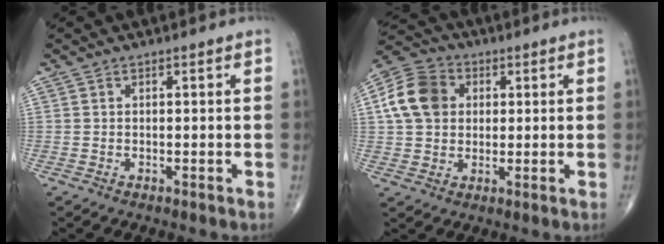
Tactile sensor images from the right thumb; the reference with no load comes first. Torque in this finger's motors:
{"motor_torque": [-0.16, 0.32, 0.14, -0.05, 0.07]}